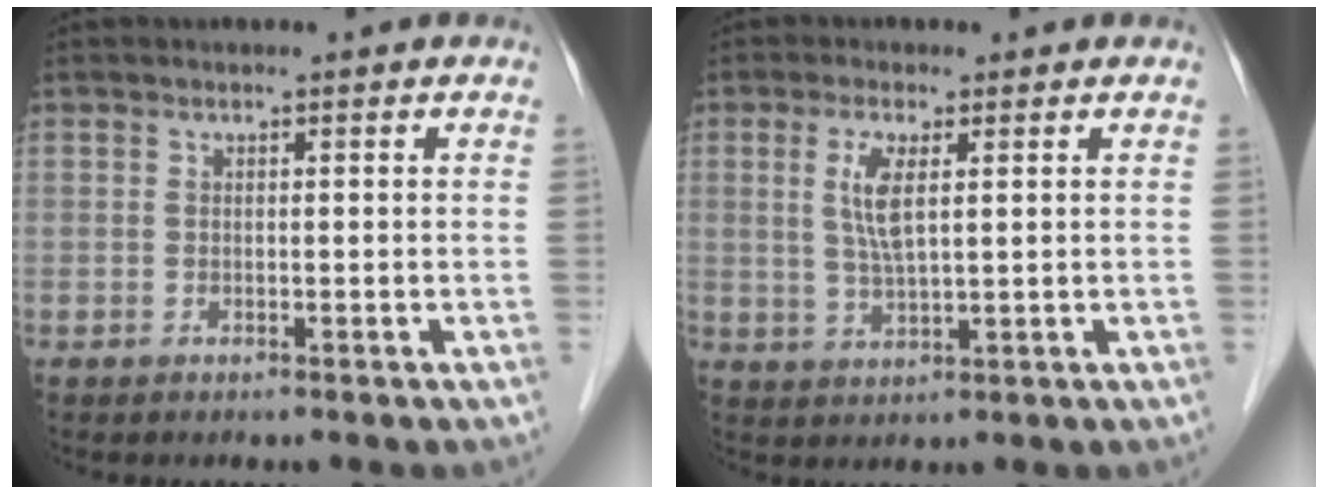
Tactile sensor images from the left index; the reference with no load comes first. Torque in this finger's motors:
{"motor_torque": [1.27, -0.24, 0.48, 0.11]}